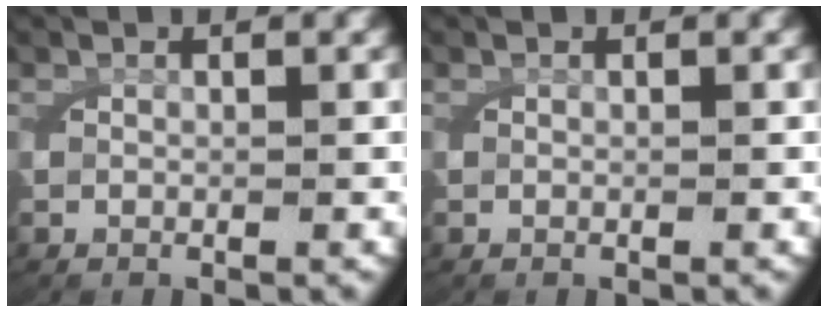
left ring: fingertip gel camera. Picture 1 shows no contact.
{"total": 0.0}